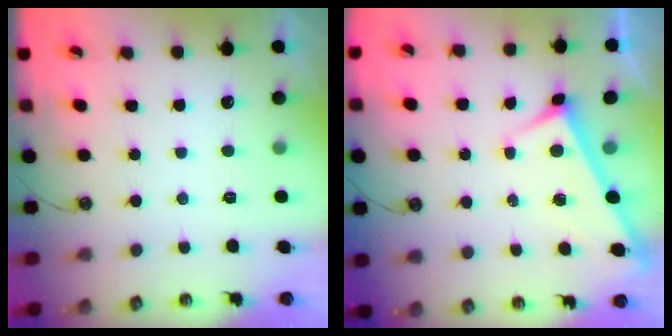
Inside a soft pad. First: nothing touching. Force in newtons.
{"total": 3.4, "press": 3.4, "slide": 0.2}